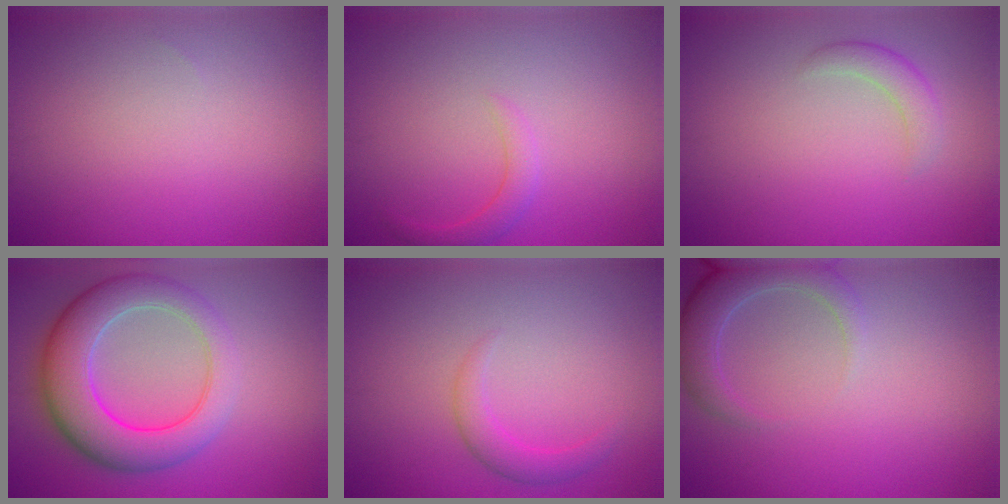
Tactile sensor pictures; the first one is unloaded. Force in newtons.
{"total": 1.6, "press": 1.6, "slide": 0.2}
{"total": 2.0, "press": 2.0, "slide": 0.1}
{"total": 8.0, "press": 8.0, "slide": 0.3}
{"total": 2.0, "press": 2.0, "slide": 0.2}
{"total": 4.0, "press": 3.9, "slide": 0.5}